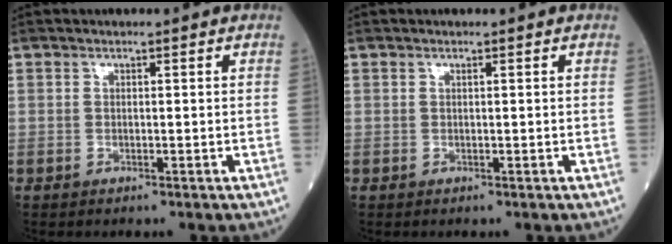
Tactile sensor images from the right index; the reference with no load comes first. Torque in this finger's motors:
{"motor_torque": [-0.04, -0.02, -0.05, 0.00]}